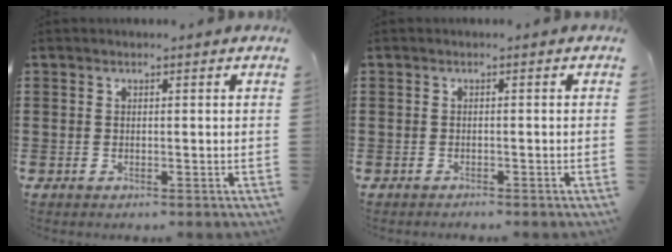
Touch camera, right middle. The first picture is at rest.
{"total": 0.7, "force": [-0.7, 0.1, 0.0], "torque": [0.000, 0.001, -0.015]}